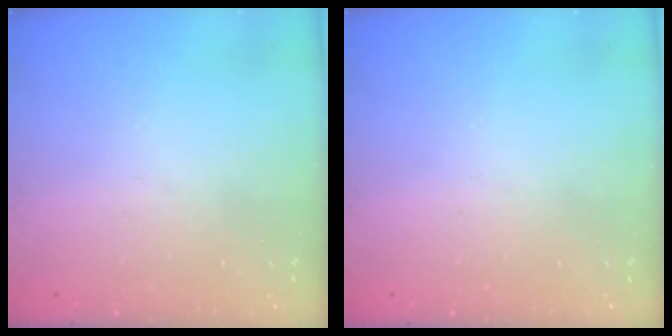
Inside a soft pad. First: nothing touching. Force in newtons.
{"total": 0.0}